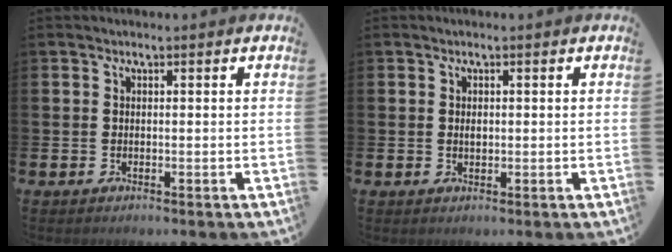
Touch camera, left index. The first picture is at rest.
{"total": 0.8, "force": [0.2, 0.5, 0.6], "torque": [-0.014, 0.003, 0.002]}